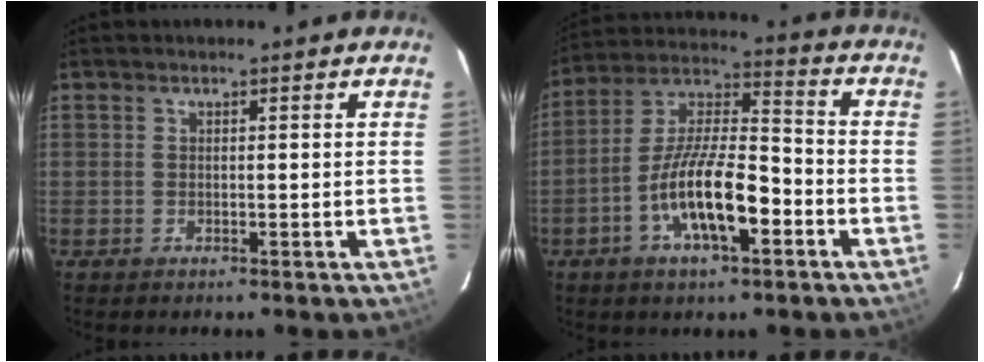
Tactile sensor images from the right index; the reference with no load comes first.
{"total": 14.5, "force": [-5.9, 4.6, 12.5], "torque": [-0.242, 0.003, -0.107]}